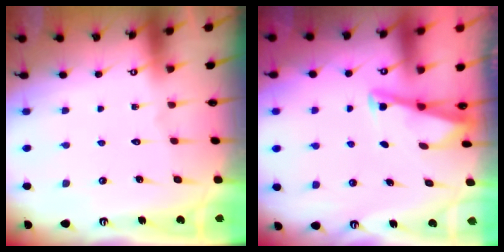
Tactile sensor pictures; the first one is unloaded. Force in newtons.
{"total": 2.9, "press": 2.9, "slide": 0.3}